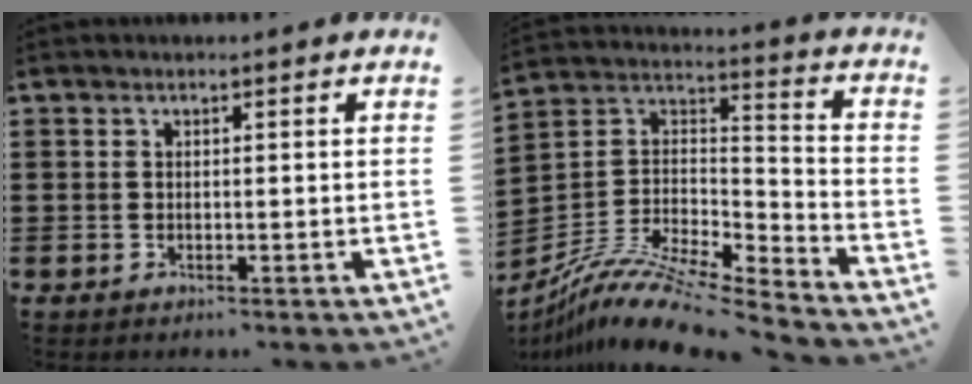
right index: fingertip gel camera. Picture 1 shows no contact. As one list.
[{"total": 11.2, "force": [-9.7, 1.8, 5.4], "torque": [-0.109, 0.011, -0.193]}]